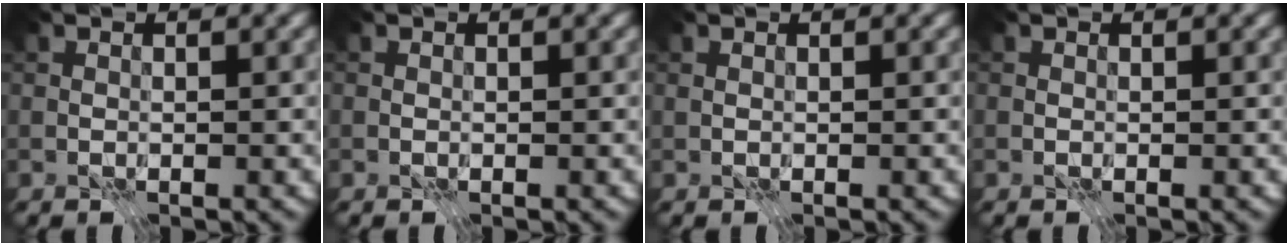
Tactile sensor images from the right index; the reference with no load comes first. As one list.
[{"total": 0.0}, {"total": 0.0}, {"total": 0.0}]